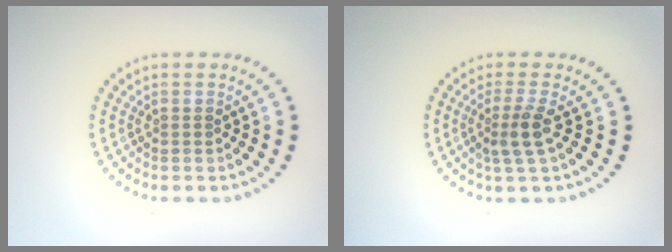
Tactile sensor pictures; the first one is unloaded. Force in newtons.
{"total": 2.4, "press": 1.8, "slide": 1.5}